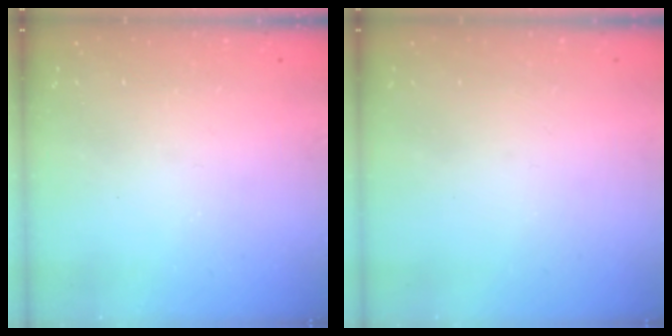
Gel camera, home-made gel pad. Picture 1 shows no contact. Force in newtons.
{"total": 0.0}